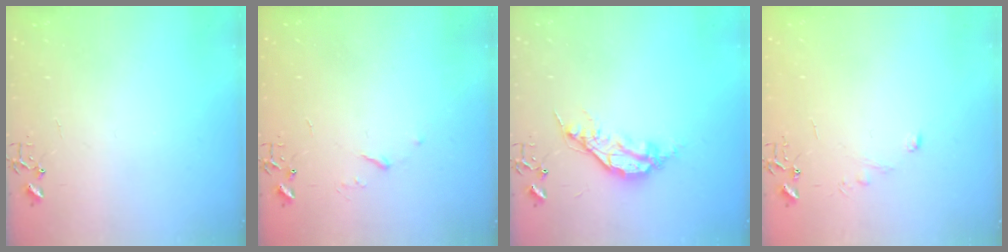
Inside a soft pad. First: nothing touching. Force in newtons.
{"total": 3.9, "press": 3.8, "slide": 0.6}
{"total": 10.0, "press": 10.0, "slide": 0.8}
{"total": 4.6, "press": 4.6, "slide": 0.4}